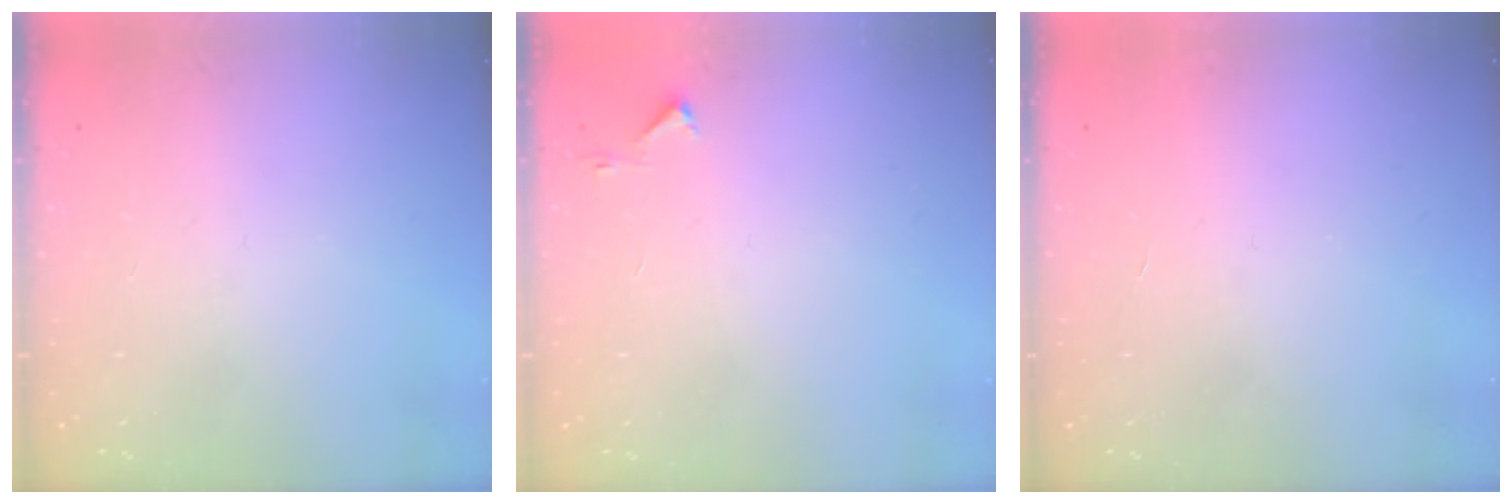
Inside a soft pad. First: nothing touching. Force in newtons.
{"total": 3.1, "press": 3.0, "slide": 0.3}
{"total": 1.8, "press": 1.8, "slide": 0.1}